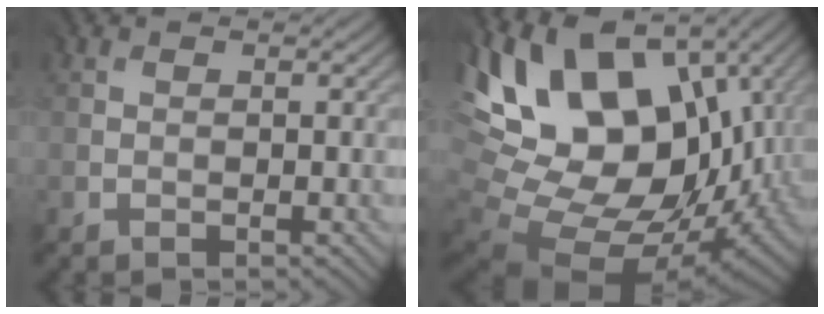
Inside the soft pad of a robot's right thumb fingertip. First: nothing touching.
{"total": 19.4, "force": [6.4, 11.9, 13.9], "torque": [-0.269, 0.005, 0.139]}